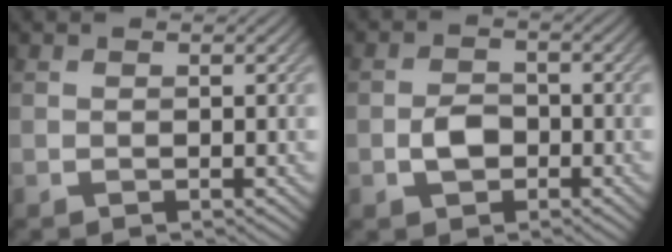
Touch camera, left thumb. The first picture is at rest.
{"total": 3.2, "force": [-1.2, 2.2, 1.9], "torque": [-0.037, 0.001, -0.026]}